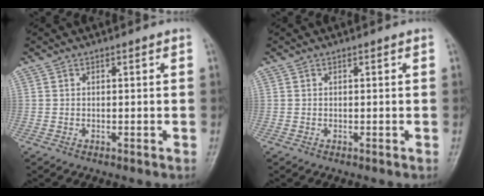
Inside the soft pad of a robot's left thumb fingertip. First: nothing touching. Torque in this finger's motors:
{"motor_torque": [0.00, 0.00, 0.00, 0.00, 0.00]}